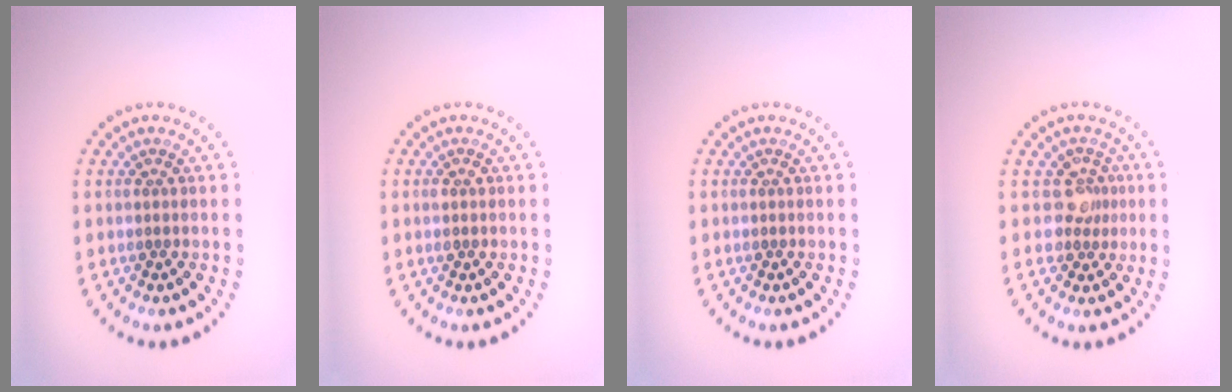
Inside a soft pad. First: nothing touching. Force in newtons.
{"total": 1.0, "press": 0.9, "slide": 0.2}
{"total": 0.0}
{"total": 2.1, "press": 1.7, "slide": 1.3}